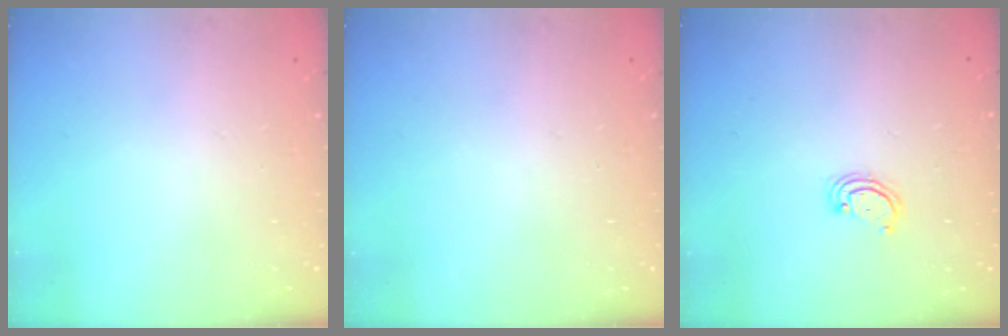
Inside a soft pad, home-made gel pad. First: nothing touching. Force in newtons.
{"total": 0.0}
{"total": 3.3, "press": 3.2, "slide": 0.4}